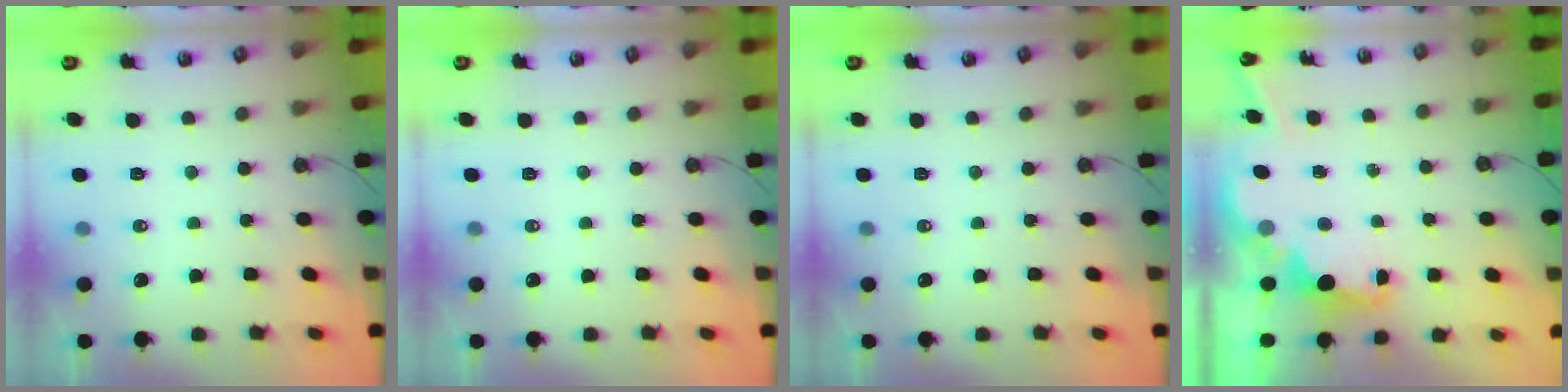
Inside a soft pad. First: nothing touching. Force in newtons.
{"total": 0.0}
{"total": 0.0}
{"total": 3.0, "press": 2.9, "slide": 0.5}